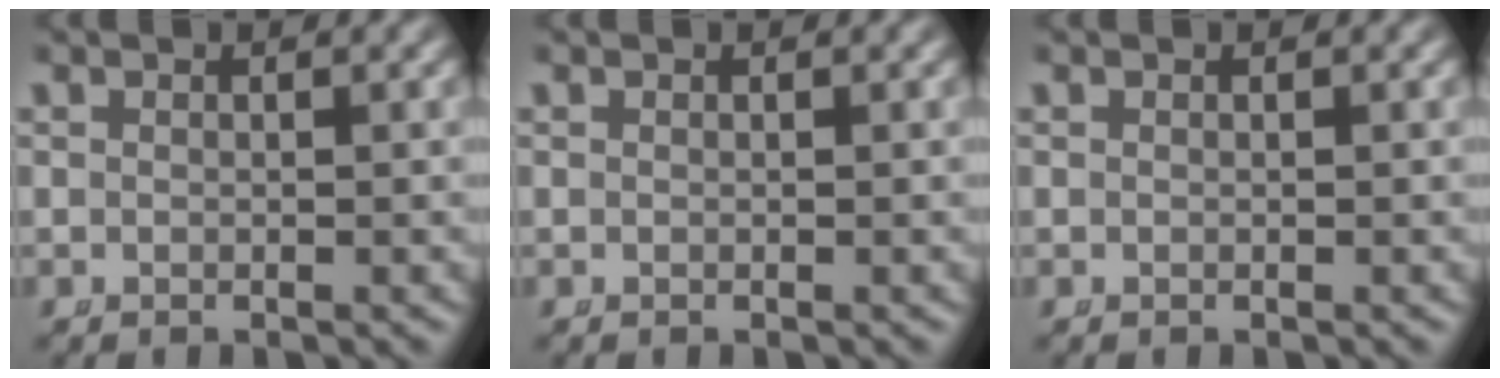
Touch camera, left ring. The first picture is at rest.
{"total": 0.0}
{"total": 0.0}